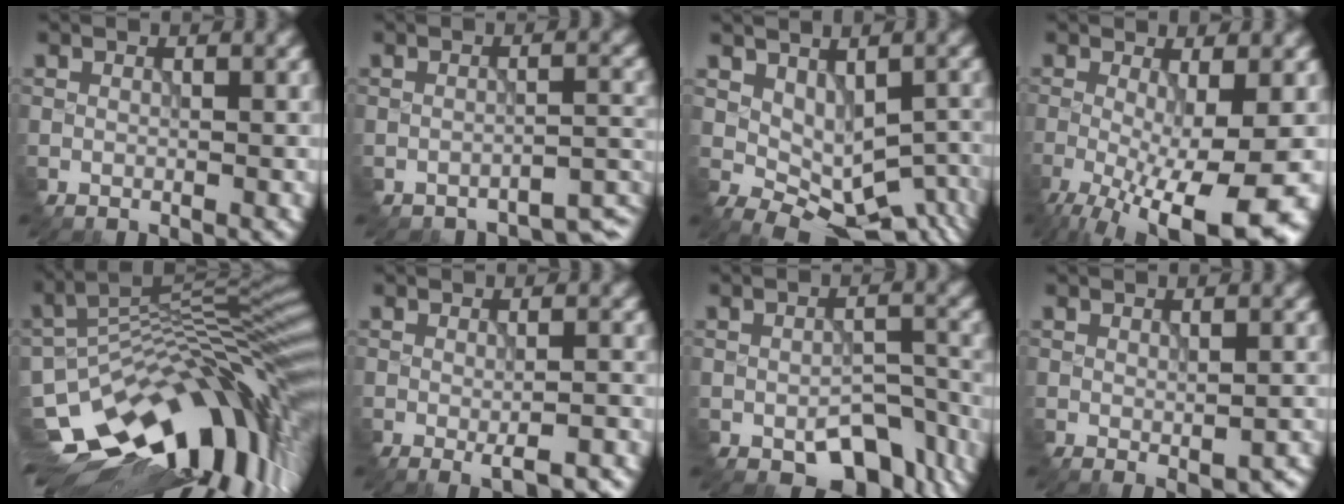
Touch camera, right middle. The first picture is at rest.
{"total": 3.8, "force": [-3.7, 0.4, 0.6], "torque": [-0.011, -0.002, -0.052]}
{"total": 5.9, "force": [0.0, 3.6, 4.7], "torque": [-0.068, -0.019, 0.016]}
{"total": 11.0, "force": [-4.3, 2.9, 9.6], "torque": [-0.172, -0.027, -0.065]}
{"total": 14.5, "force": [-5.0, 7.3, 11.5], "torque": [-0.167, -0.001, -0.088]}
{"total": 3.0, "force": [-1.4, 0.5, 2.6], "torque": [-0.040, 0.000, -0.017]}
{"total": 5.9, "force": [-3.4, 3.2, 3.6], "torque": [-0.050, -0.014, -0.041]}
{"total": 2.3, "force": [-0.9, 0.9, 1.9], "torque": [-0.027, -0.009, -0.005]}